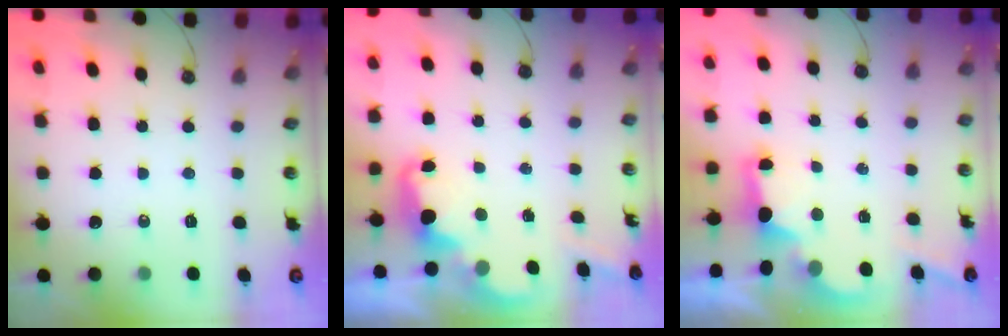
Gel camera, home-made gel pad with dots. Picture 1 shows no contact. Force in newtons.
{"total": 2.4, "press": 2.3, "slide": 0.7}
{"total": 2.7, "press": 2.6, "slide": 0.7}